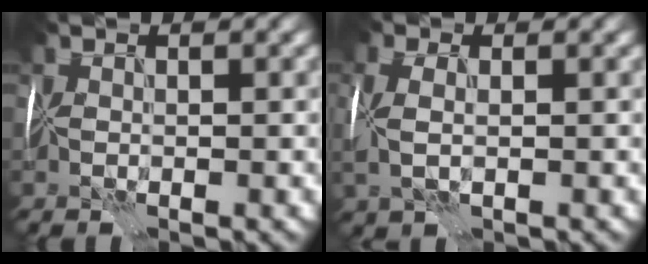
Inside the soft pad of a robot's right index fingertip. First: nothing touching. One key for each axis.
{"total": 3.9, "fx": 0.3, "fy": 2.5, "fz": 3.0, "tx": -0.068, "ty": 0.012, "tz": 0.012}